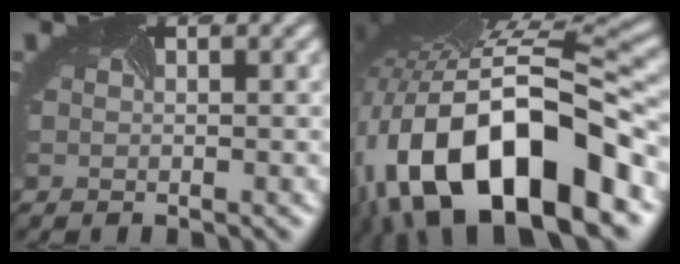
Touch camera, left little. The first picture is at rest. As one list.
[{"total": 17.1, "force": [-5.0, 8.9, 13.7], "torque": [-0.242, -0.010, -0.077]}]